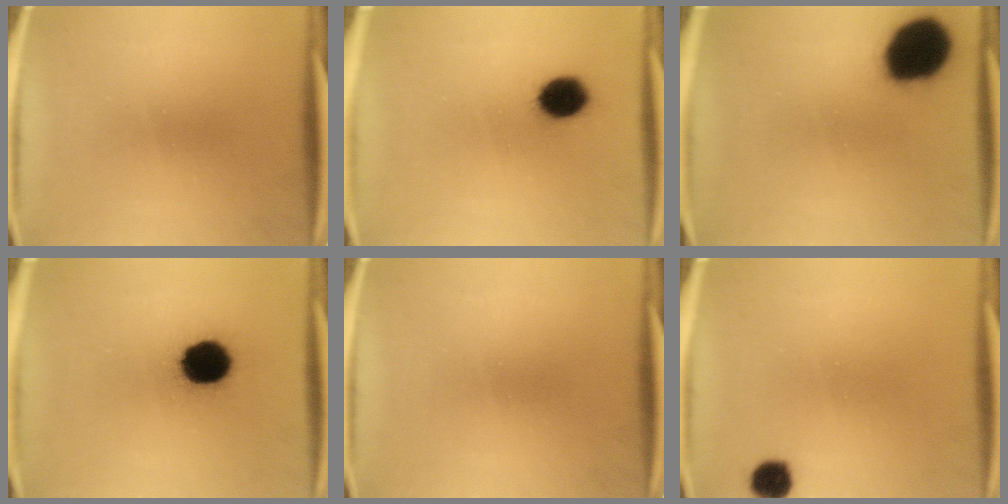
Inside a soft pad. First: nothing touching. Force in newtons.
{"total": 8.3}
{"total": 18.7}
{"total": 12.9}
{"total": 0.0}
{"total": 4.1}